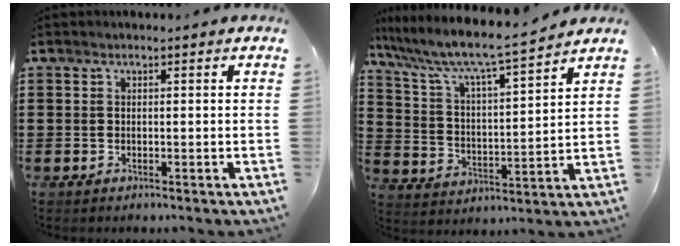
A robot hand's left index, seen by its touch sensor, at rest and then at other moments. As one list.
[{"total": 7.5, "force": [6.5, 0.4, 3.8], "torque": [-0.103, -0.044, 0.102]}]